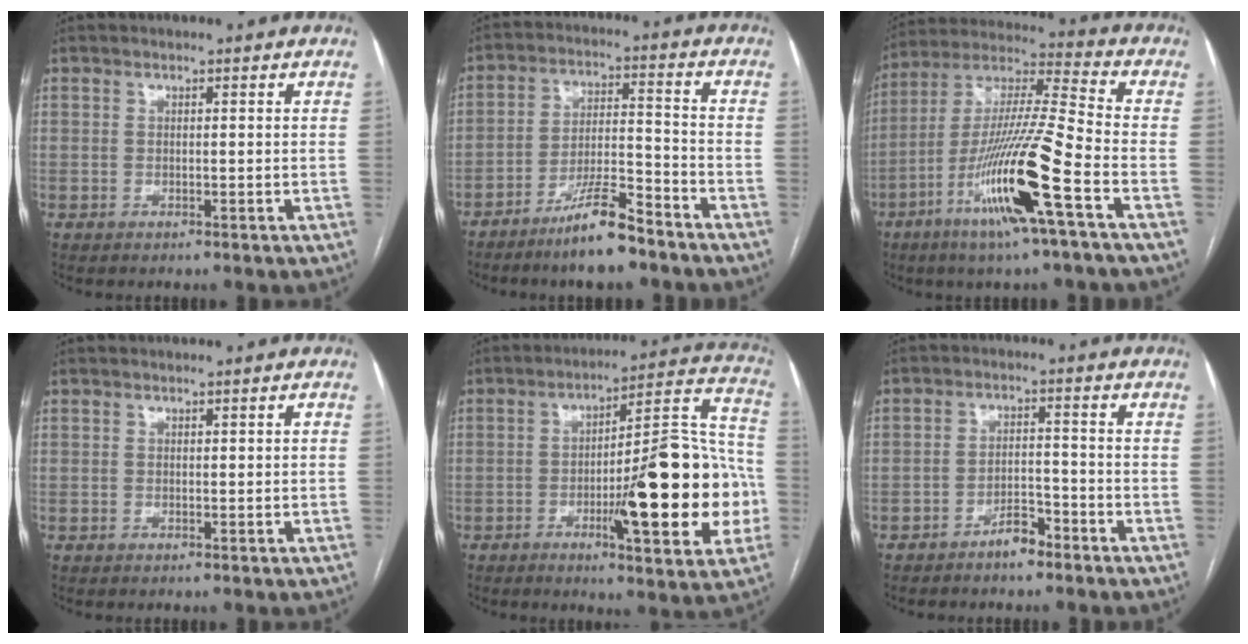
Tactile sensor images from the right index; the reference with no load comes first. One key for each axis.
{"total": 9.8, "fx": -7.6, "fy": 1.0, "fz": 6.2, "tx": -0.110, "ty": -0.009, "tz": -0.137}
{"total": 17.9, "fx": -7.7, "fy": -0.5, "fz": 16.2, "tx": -0.328, "ty": -0.020, "tz": -0.146}
{"total": 0.5, "fx": 0.1, "fy": 0.2, "fz": 0.5, "tx": -0.005, "ty": 0.004, "tz": 0.003}
{"total": 21.5, "fx": -5.0, "fy": 3.6, "fz": 20.6, "tx": -0.250, "ty": 0.024, "tz": -0.065}
{"total": 4.1, "fx": -3.2, "fy": 1.3, "fz": 2.1, "tx": -0.036, "ty": 0.005, "tz": -0.058}